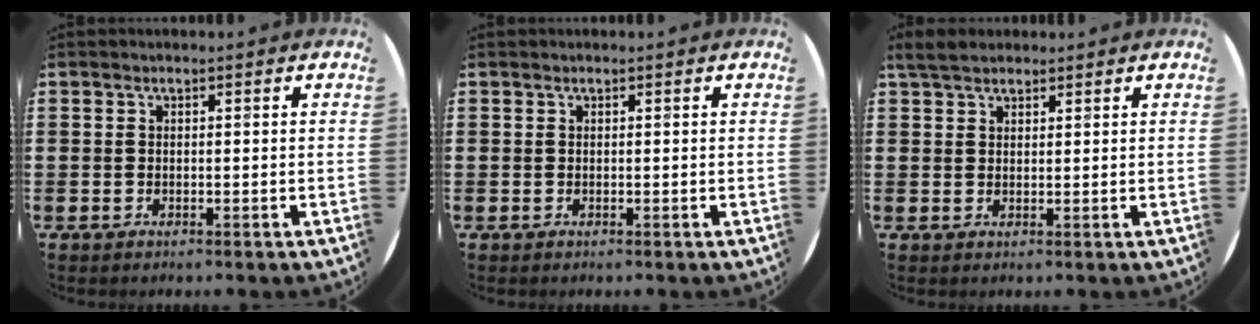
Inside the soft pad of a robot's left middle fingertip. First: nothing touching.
{"total": 0.0}
{"total": 2.8, "force": [2.4, 1.0, 1.0], "torque": [-0.017, 0.003, 0.045]}